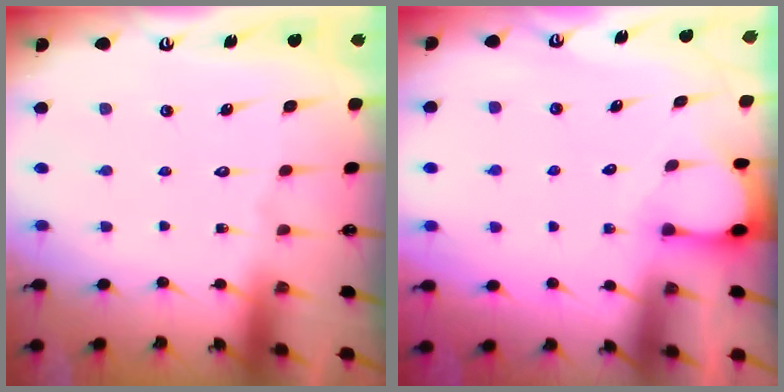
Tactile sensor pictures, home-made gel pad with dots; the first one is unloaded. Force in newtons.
{"total": 2.0, "press": 1.9, "slide": 0.3}